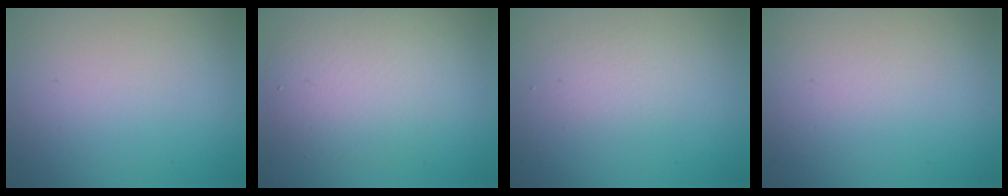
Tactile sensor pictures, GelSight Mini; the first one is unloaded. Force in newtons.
{"total": 2.6, "press": 2.6, "slide": 0.3}
{"total": 1.3, "press": 1.3, "slide": 0.0}
{"total": 0.0}